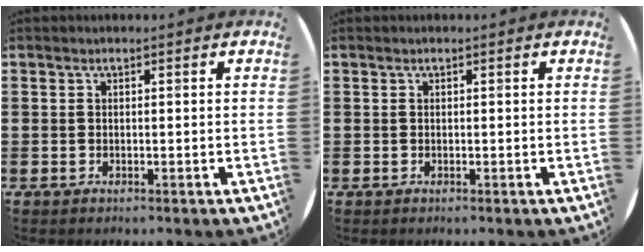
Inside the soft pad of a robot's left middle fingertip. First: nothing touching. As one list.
[{"total": 0.0}]